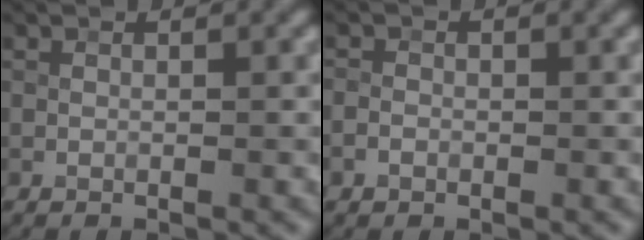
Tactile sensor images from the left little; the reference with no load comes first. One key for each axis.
{"total": 1.0, "fx": -0.5, "fy": 0.8, "fz": 0.3, "tx": 0.008, "ty": 0.004, "tz": -0.012}